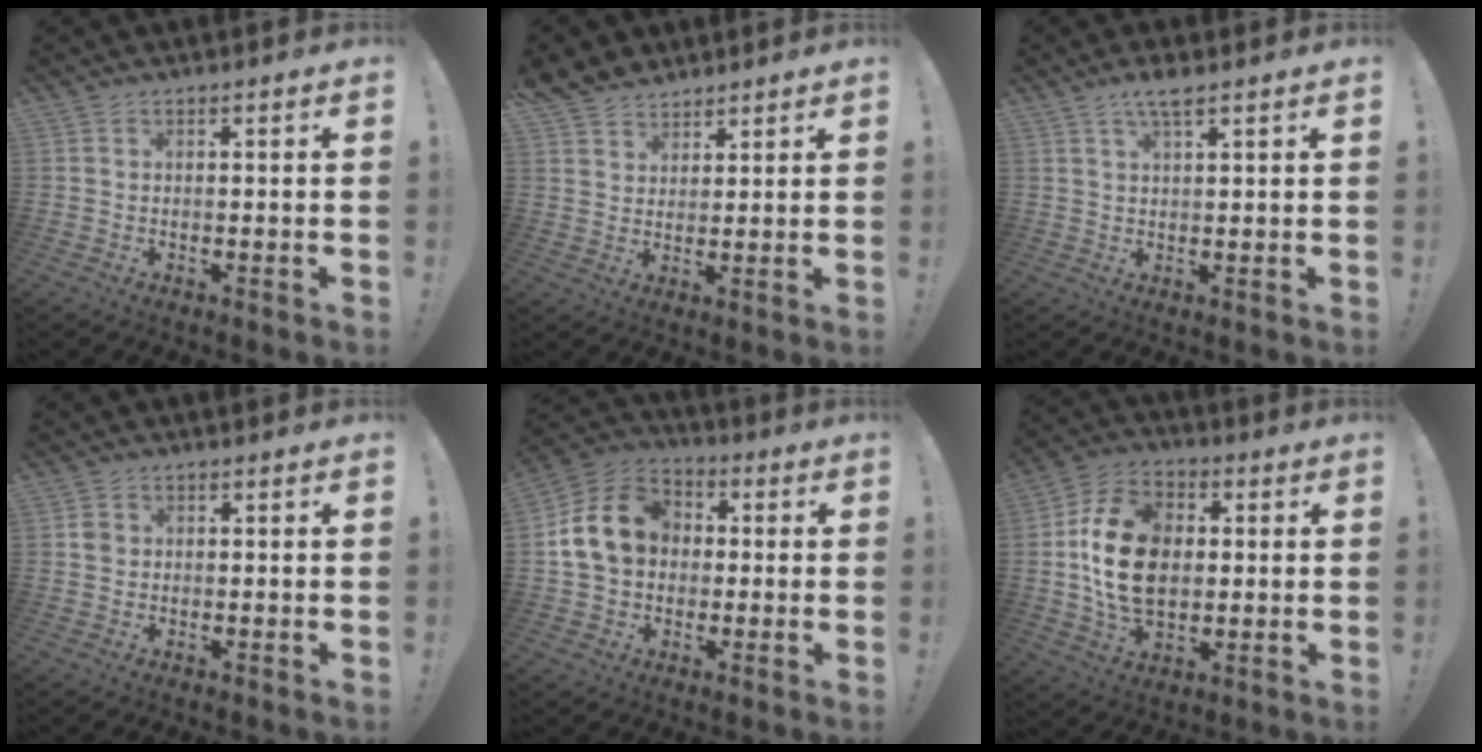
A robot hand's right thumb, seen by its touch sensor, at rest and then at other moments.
{"total": 5.8, "force": [4.7, 3.4, 0.4], "torque": [-0.013, -0.033, 0.093]}
{"total": 4.7, "force": [3.2, 0.8, 3.3], "torque": [-0.054, -0.013, 0.052]}
{"total": 1.6, "force": [0.0, 1.5, 0.5], "torque": [0.008, -0.002, -0.002]}
{"total": 15.6, "force": [2.2, 12.6, 8.8], "torque": [-0.141, 0.013, 0.050]}
{"total": 19.0, "force": [0.9, 13.6, 13.2], "torque": [-0.224, 0.003, 0.019]}